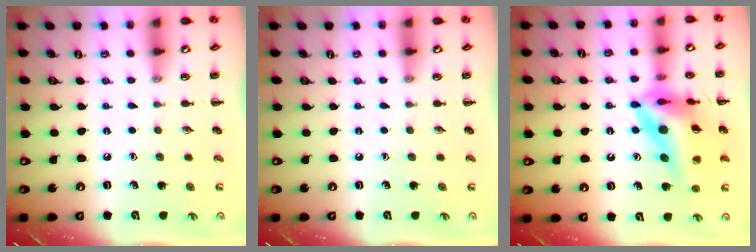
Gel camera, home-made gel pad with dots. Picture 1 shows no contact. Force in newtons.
{"total": 0.0}
{"total": 19.1, "press": 18.3, "slide": 5.2}